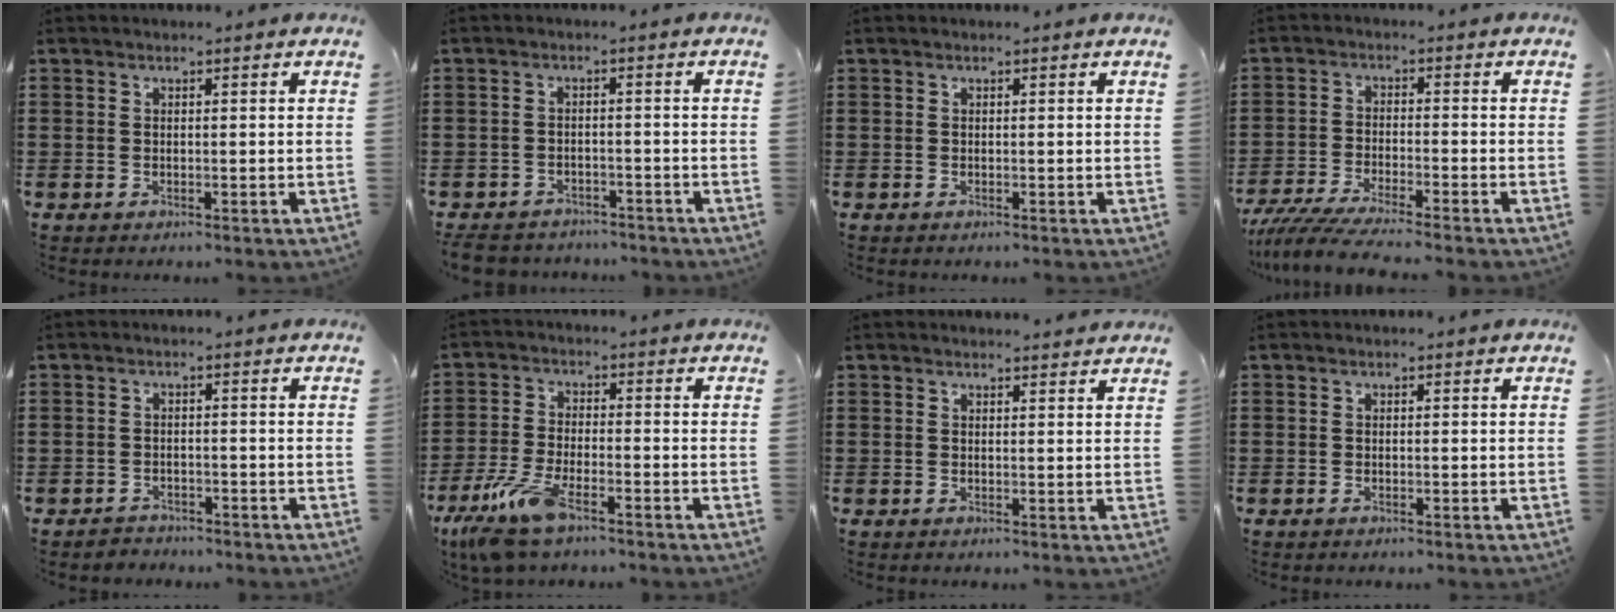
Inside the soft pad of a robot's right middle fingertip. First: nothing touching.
{"total": 3.2, "force": [-3.1, 0.7, 0.1], "torque": [-0.013, -0.001, -0.068]}
{"total": 0.0}
{"total": 5.3, "force": [-4.9, -0.2, 1.9], "torque": [-0.060, -0.024, -0.101]}
{"total": 1.6, "force": [-1.5, 0.5, -0.3], "torque": [-0.001, 0.003, -0.036]}
{"total": 8.2, "force": [-5.7, 2.1, 5.5], "torque": [-0.132, -0.015, -0.110]}
{"total": 1.2, "force": [1.2, -0.1, -0.1], "torque": [0.006, -0.006, 0.022]}
{"total": 0.0}